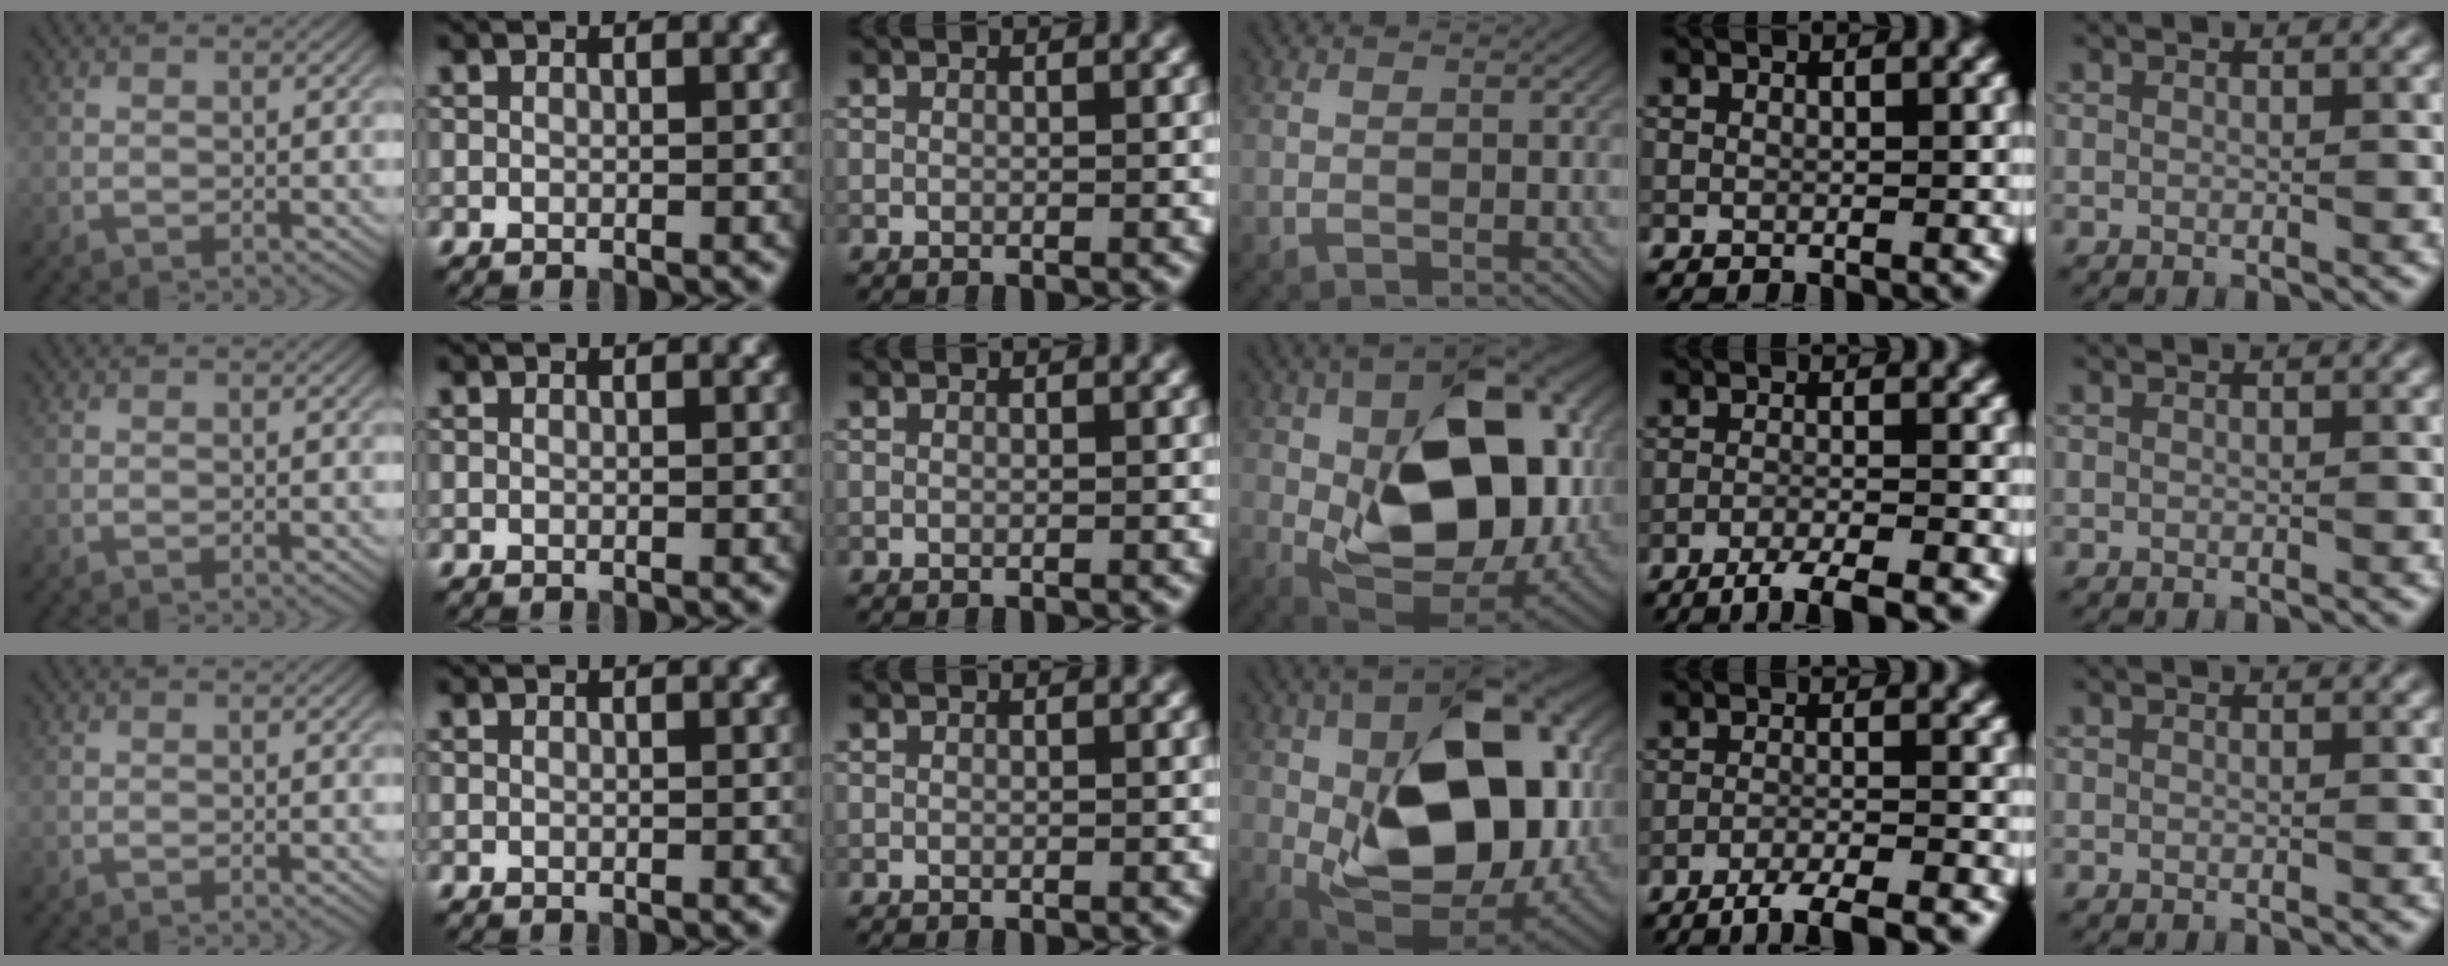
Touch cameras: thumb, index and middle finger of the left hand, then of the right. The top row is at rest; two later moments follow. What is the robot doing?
{"motion": "lift_and_place", "object": "calculator"}